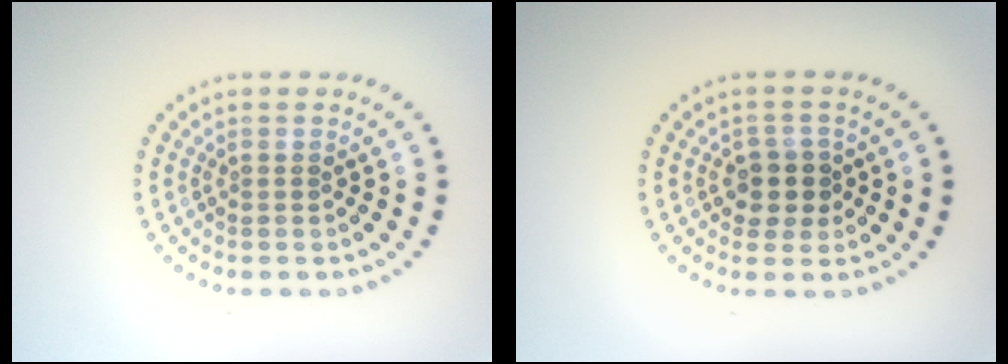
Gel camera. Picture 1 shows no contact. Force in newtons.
{"total": 2.6, "press": 2.3, "slide": 1.1}